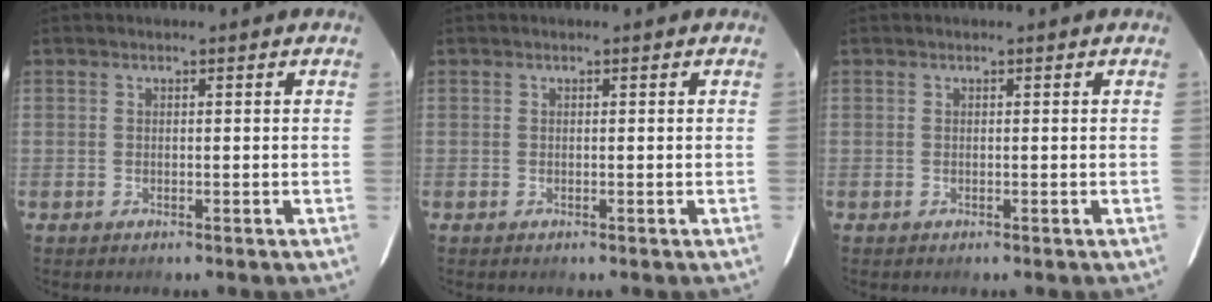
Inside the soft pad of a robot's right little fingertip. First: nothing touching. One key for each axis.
{"total": 0.0}
{"total": 0.0}